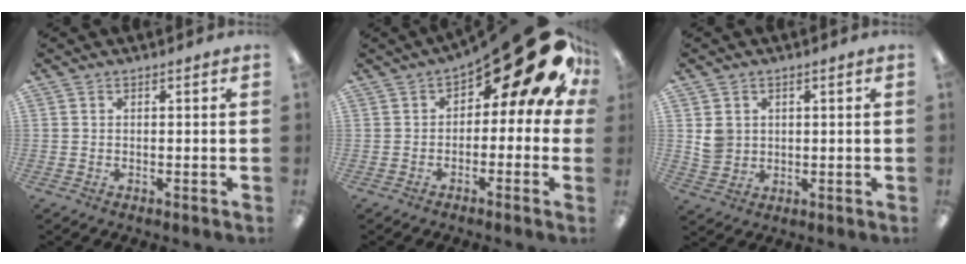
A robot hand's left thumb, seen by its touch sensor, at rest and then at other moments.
{"total": 18.6, "force": [8.9, 6.9, 14.8], "torque": [-0.195, -0.053, 0.143]}
{"total": 4.3, "force": [1.0, 4.0, 1.1], "torque": [-0.014, 0.000, 0.017]}